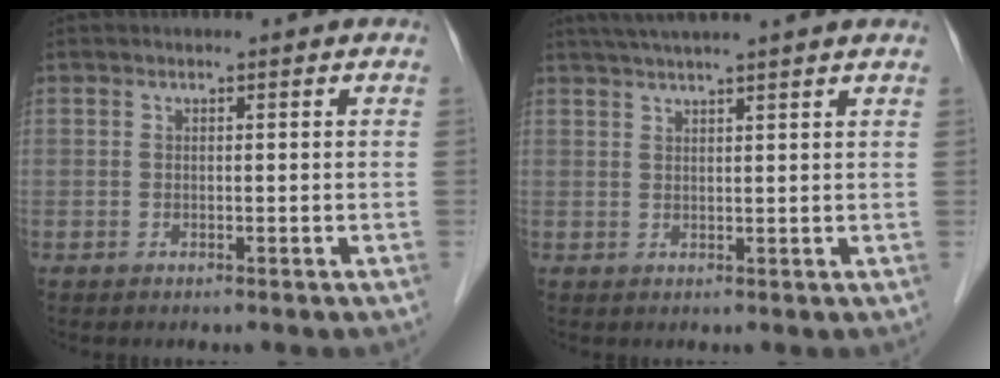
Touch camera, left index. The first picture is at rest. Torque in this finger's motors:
{"motor_torque": [0.05, -0.93, 0.59, 0.16]}